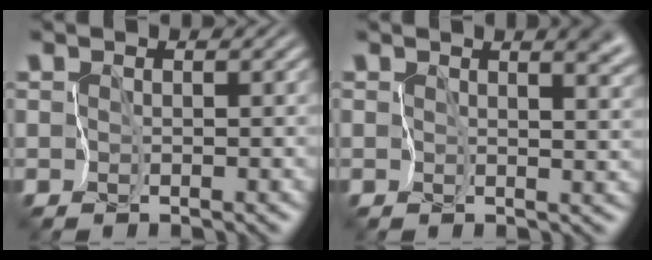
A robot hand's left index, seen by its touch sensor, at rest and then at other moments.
{"total": 4.4, "force": [1.9, 2.3, 3.3], "torque": [-0.032, -0.001, 0.027]}